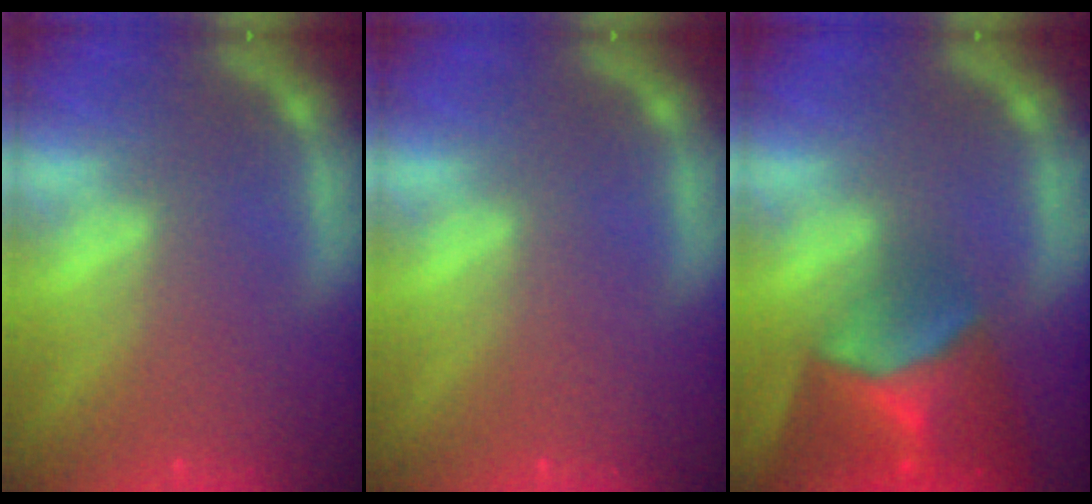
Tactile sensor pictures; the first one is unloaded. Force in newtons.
{"total": 0.0}
{"total": 8.9}